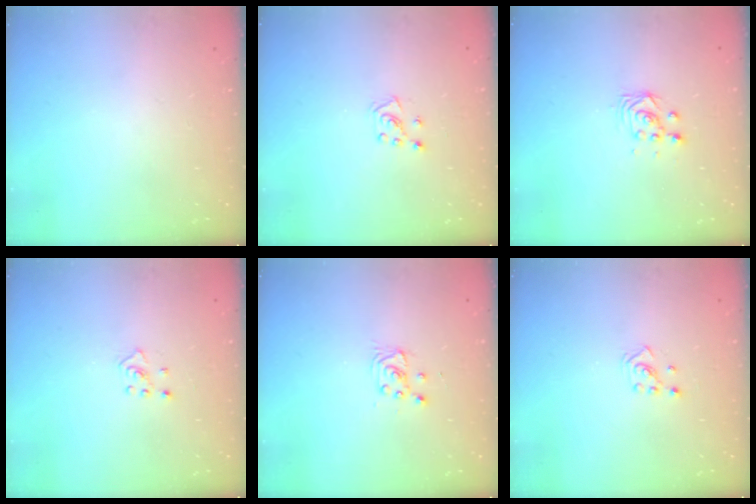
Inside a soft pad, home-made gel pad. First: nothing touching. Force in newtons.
{"total": 5.3, "press": 5.3, "slide": 0.5}
{"total": 2.9, "press": 2.9, "slide": 0.4}
{"total": 2.4, "press": 2.4, "slide": 0.5}
{"total": 2.9, "press": 2.9, "slide": 0.4}
{"total": 2.1, "press": 1.9, "slide": 0.8}